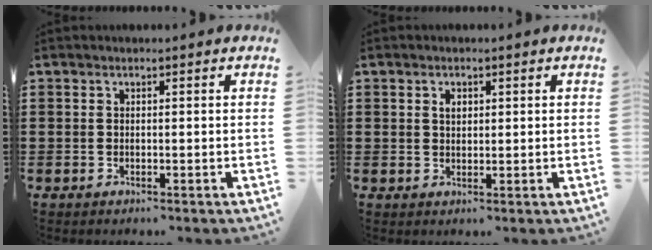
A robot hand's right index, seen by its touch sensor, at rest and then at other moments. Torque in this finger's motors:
{"motor_torque": [0.43, 0.06, 0.05, 0.05]}